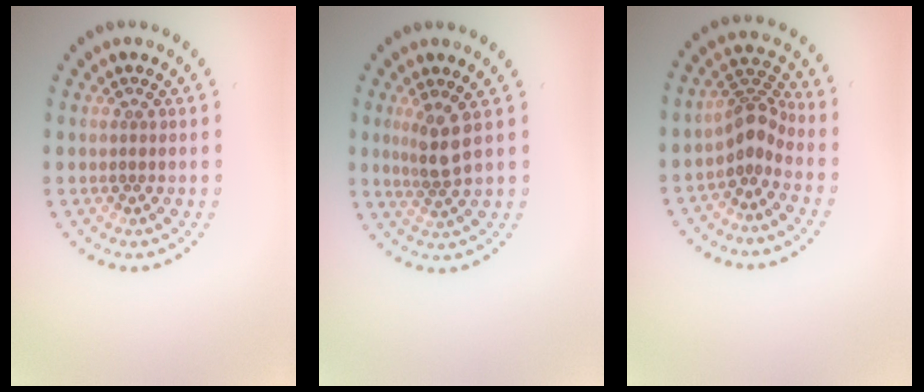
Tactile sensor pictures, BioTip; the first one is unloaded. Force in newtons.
{"total": 2.6, "press": 1.9, "slide": 1.7}
{"total": 2.8, "press": 1.9, "slide": 2.0}